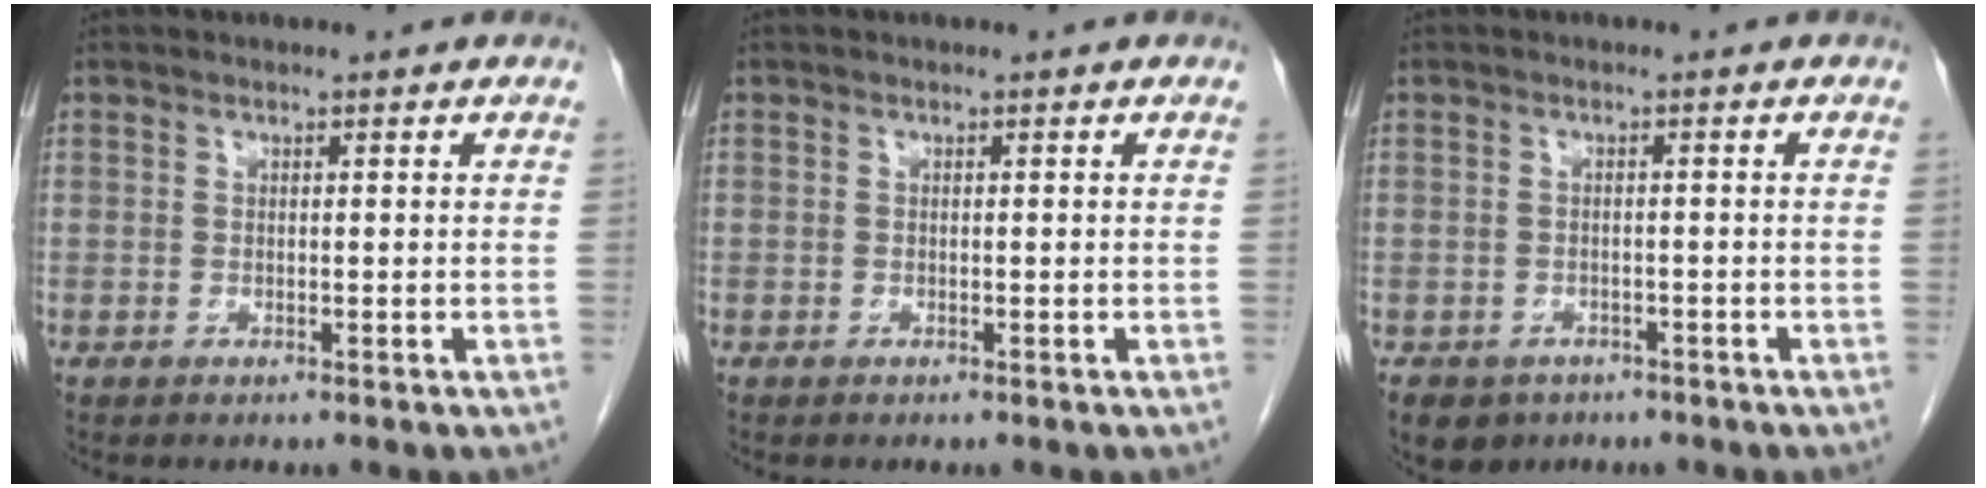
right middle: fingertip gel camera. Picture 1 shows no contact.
{"total": 0.0}
{"total": 4.7, "force": [-3.0, 3.5, 1.0], "torque": [-0.015, 0.003, -0.040]}